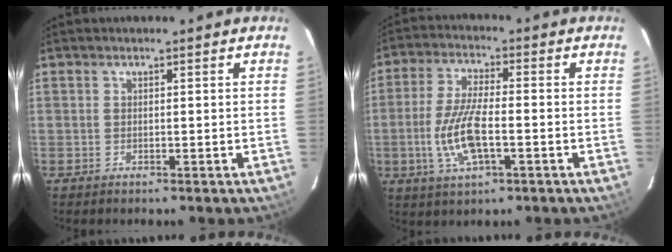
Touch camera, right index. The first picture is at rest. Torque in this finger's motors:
{"motor_torque": [1.31, -0.35, 0.54, 0.13]}